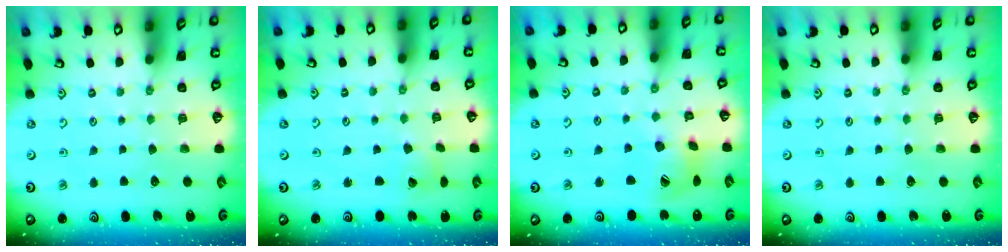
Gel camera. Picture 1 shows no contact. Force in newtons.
{"total": 3.5, "press": 3.5, "slide": 0.4}
{"total": 12.9, "press": 12.8, "slide": 1.4}
{"total": 0.0}